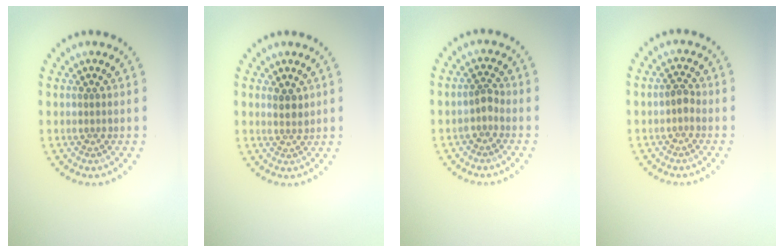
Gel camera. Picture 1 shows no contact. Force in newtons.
{"total": 1.4, "press": 1.2, "slide": 0.7}
{"total": 1.3, "press": 1.0, "slide": 0.7}
{"total": 1.1, "press": 1.0, "slide": 0.5}